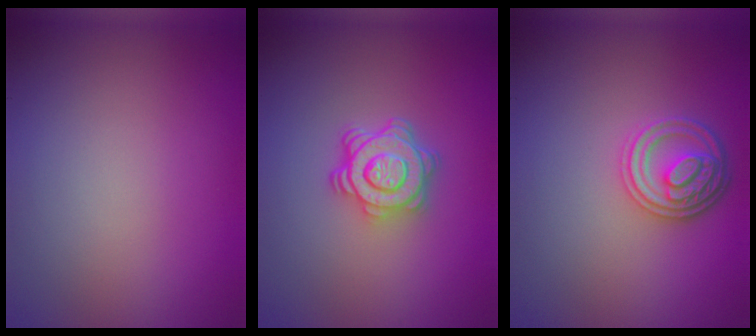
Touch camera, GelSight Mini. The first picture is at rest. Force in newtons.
{"total": 4.5, "press": 3.4, "slide": 3.0}
{"total": 3.6, "press": 3.2, "slide": 1.6}